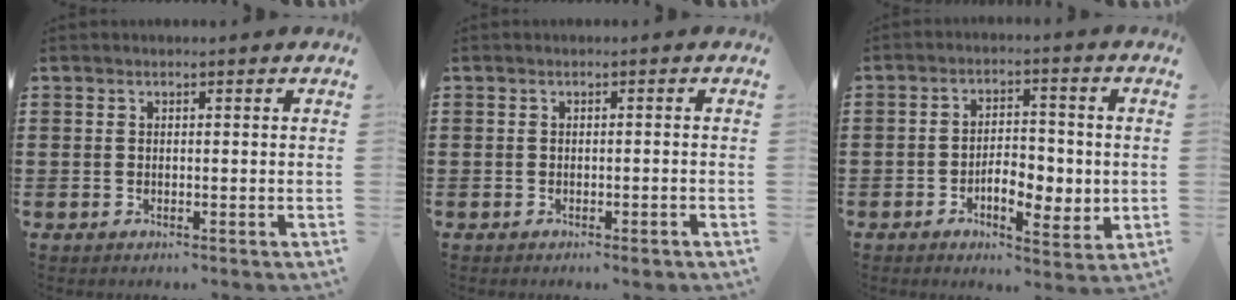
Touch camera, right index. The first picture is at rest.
{"total": 1.1, "force": [-0.9, 0.0, 0.7], "torque": [-0.014, -0.005, -0.016]}
{"total": 6.1, "force": [-1.5, 3.3, 4.8], "torque": [-0.073, 0.002, -0.030]}